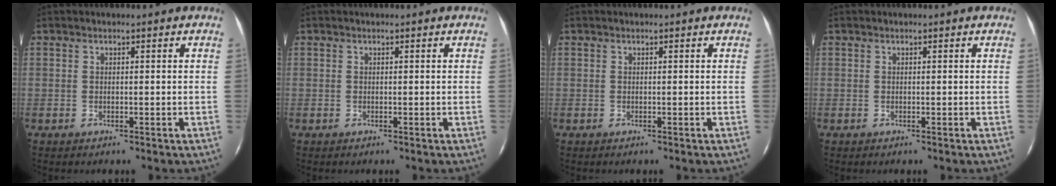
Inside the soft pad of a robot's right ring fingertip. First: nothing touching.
{"total": 0.0}
{"total": 0.0}
{"total": 0.0}